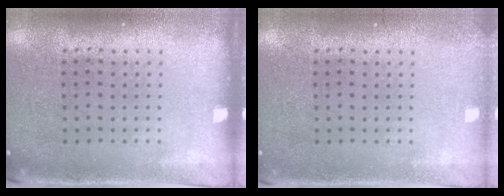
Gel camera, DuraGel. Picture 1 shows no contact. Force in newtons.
{"total": 1.0, "press": 1.0, "slide": 0.1}